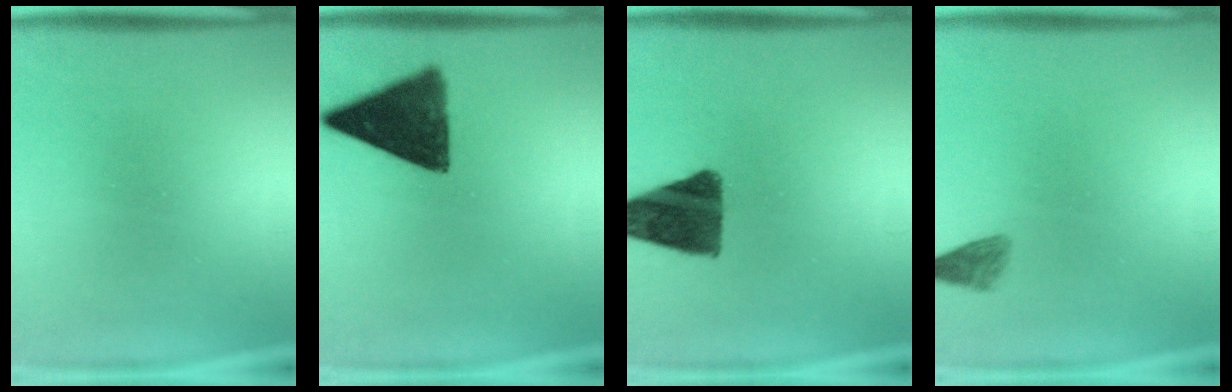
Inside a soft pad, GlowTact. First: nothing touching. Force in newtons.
{"total": 12.5}
{"total": 12.1}
{"total": 1.9}